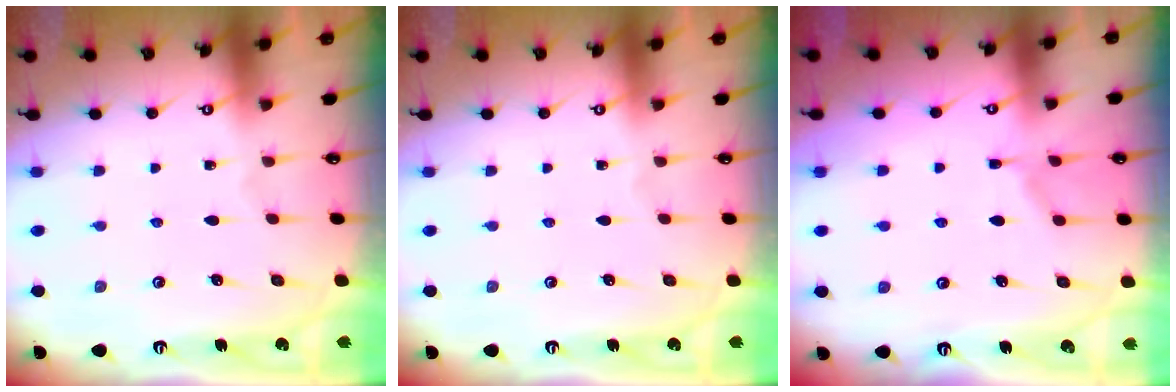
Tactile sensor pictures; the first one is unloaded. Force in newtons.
{"total": 0.0}
{"total": 4.6, "press": 4.6, "slide": 0.6}